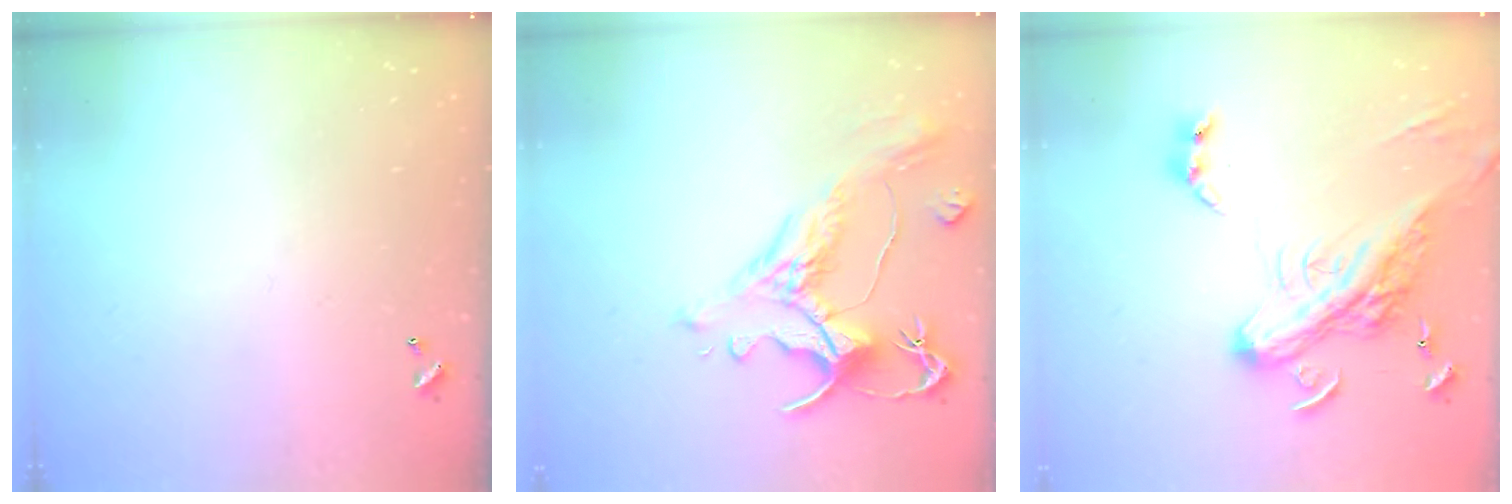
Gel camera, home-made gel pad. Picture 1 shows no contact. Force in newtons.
{"total": 1.5, "press": 0.2, "slide": 1.5}
{"total": 10.0, "press": 9.8, "slide": 2.3}